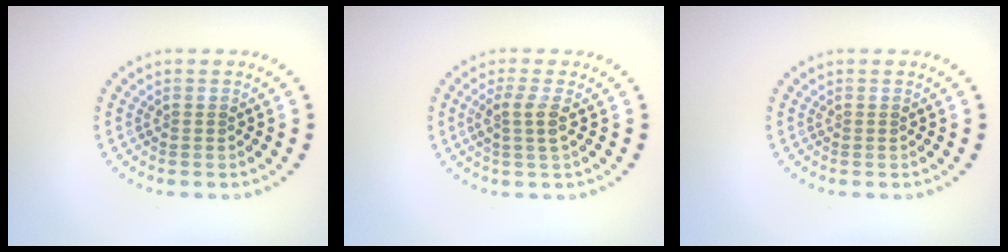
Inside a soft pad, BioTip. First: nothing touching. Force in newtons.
{"total": 1.9, "press": 1.5, "slide": 1.0}
{"total": 0.0}